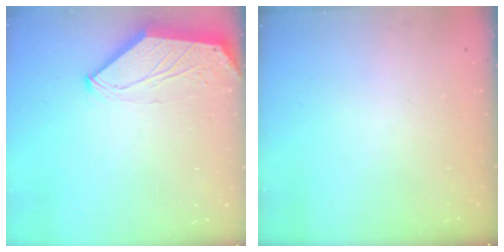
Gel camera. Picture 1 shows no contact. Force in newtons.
{"total": 0.0}